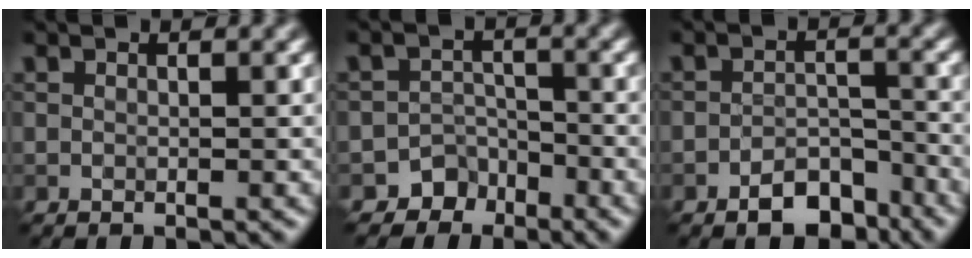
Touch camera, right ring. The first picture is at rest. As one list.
[{"total": 3.5, "force": [-2.6, 2.4, -0.1], "torque": [0.033, 0.009, -0.037]}, {"total": 4.1, "force": [-2.9, 2.2, 1.9], "torque": [-0.021, 0.004, -0.050]}]